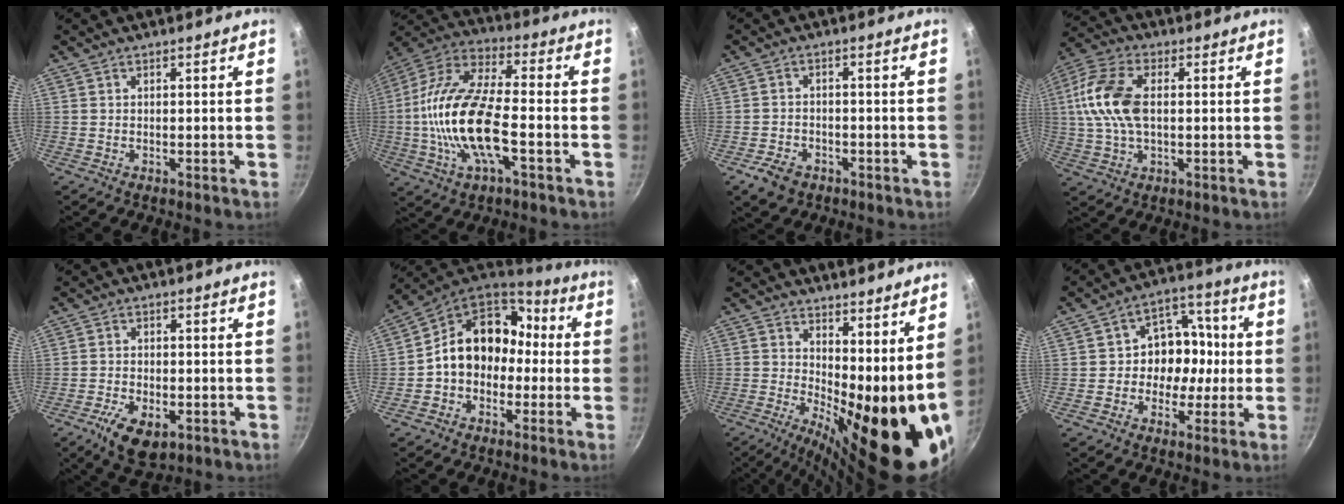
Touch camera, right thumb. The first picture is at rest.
{"total": 19.4, "force": [-3.9, 7.8, 17.3], "torque": [-0.339, 0.032, -0.092]}
{"total": 5.6, "force": [-3.1, 3.9, 2.5], "torque": [-0.045, 0.025, -0.047]}
{"total": 13.0, "force": [1.3, 7.3, 10.7], "torque": [-0.213, 0.019, 0.011]}
{"total": 8.8, "force": [-3.8, 4.7, 6.4], "torque": [-0.109, 0.007, -0.058]}
{"total": 14.8, "force": [-0.9, 12.1, 8.5], "torque": [-0.094, 0.059, -0.032]}
{"total": 20.6, "force": [2.6, 8.0, 18.8], "torque": [-0.227, -0.035, 0.049]}
{"total": 11.2, "force": [-0.9, 9.0, 6.5], "torque": [-0.037, 0.030, -0.026]}